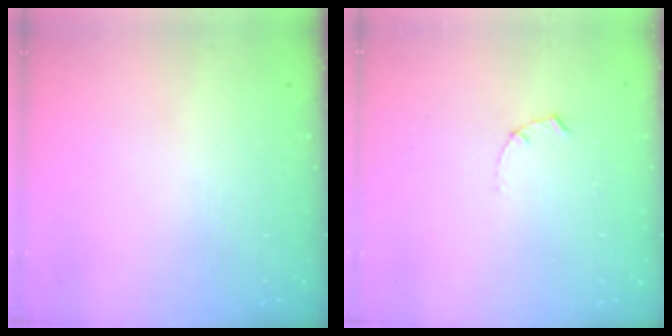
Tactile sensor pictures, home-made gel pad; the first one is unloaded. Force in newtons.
{"total": 1.7, "press": 1.6, "slide": 0.3}